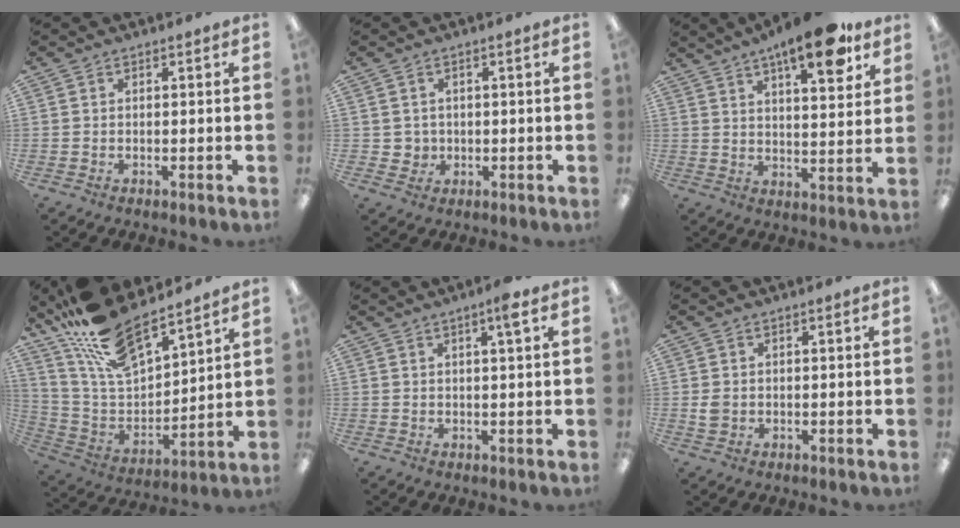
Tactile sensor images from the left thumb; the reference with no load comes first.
{"total": 2.6, "force": [0.7, 2.5, 0.1], "torque": [-0.010, 0.004, 0.012]}
{"total": 14.0, "force": [9.5, 4.0, 9.5], "torque": [-0.131, -0.051, 0.151]}
{"total": 18.1, "force": [15.1, 5.6, 8.3], "torque": [-0.187, -0.091, 0.274]}
{"total": 3.6, "force": [2.0, 0.3, 3.0], "torque": [-0.048, -0.004, 0.028]}
{"total": 2.3, "force": [0.1, 1.9, 1.2], "torque": [-0.015, 0.002, 0.000]}